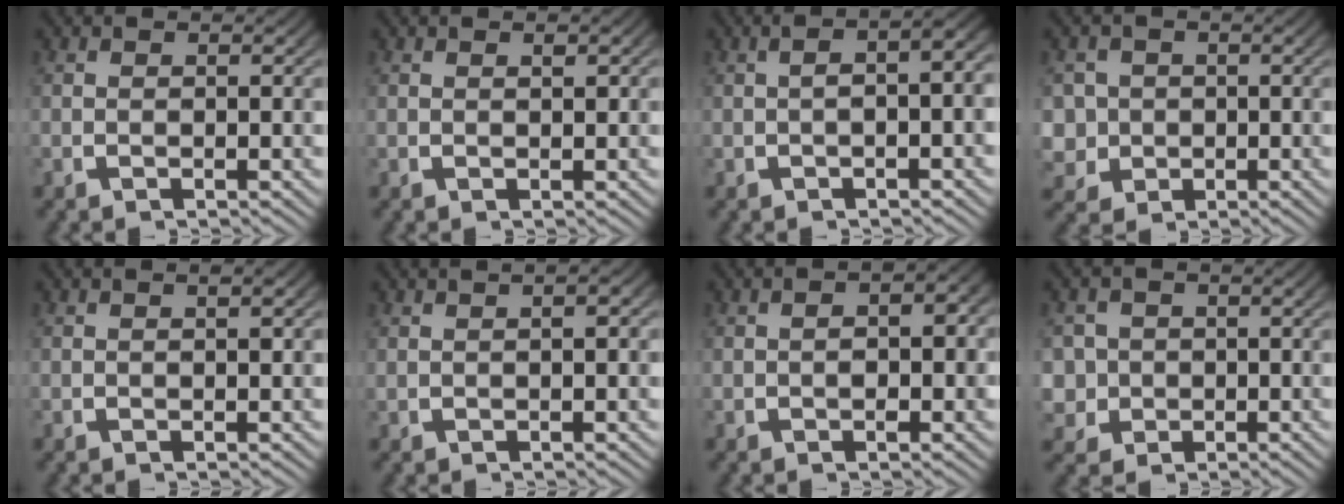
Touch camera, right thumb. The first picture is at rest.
{"total": 0.6, "force": [0.3, 0.1, 0.5], "torque": [-0.006, -0.001, 0.009]}
{"total": 4.8, "force": [0.4, 1.8, 4.4], "torque": [-0.054, 0.022, 0.001]}
{"total": 7.0, "force": [-1.0, 6.3, 2.7], "torque": [-0.067, -0.030, -0.008]}
{"total": 0.8, "force": [0.3, 0.1, 0.8], "torque": [-0.011, 0.001, 0.007]}
{"total": 2.3, "force": [0.9, 0.6, 2.0], "torque": [-0.021, 0.009, 0.016]}
{"total": 2.6, "force": [-0.2, 1.5, 2.1], "torque": [-0.028, -0.008, 0.004]}
{"total": 5.9, "force": [-0.8, 5.5, 2.2], "torque": [-0.052, -0.027, -0.006]}